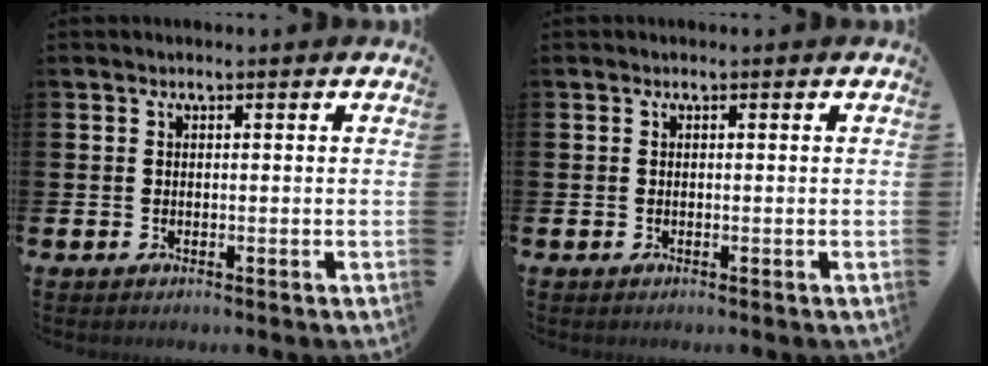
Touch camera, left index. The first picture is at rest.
{"total": 0.0}